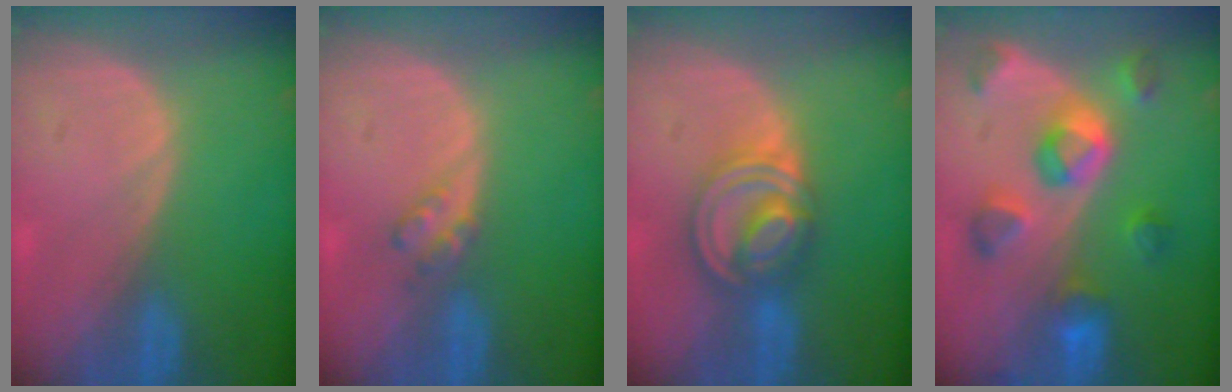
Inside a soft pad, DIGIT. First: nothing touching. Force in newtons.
{"total": 2.4, "press": 2.4, "slide": 0.2}
{"total": 8.3, "press": 7.1, "slide": 4.4}
{"total": 9.0, "press": 8.3, "slide": 3.4}